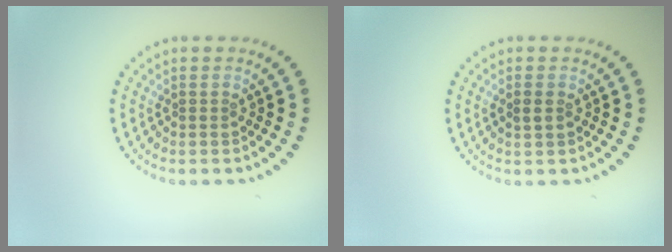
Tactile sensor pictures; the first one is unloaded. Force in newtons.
{"total": 1.2, "press": 1.2, "slide": 0.1}